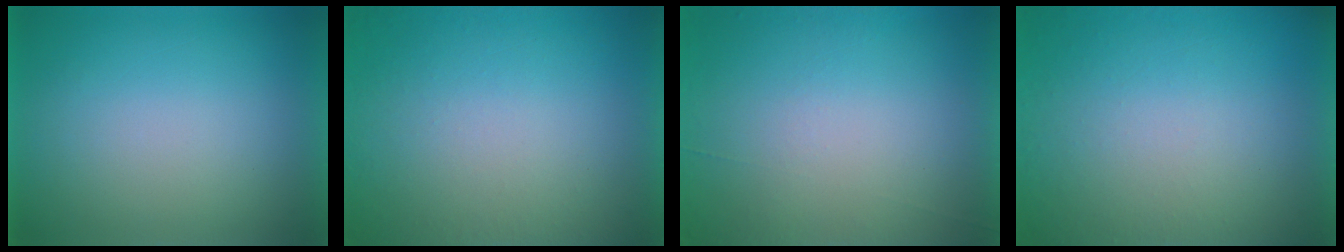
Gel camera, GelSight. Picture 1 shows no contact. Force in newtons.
{"total": 5.8}
{"total": 4.5}
{"total": 5.0}